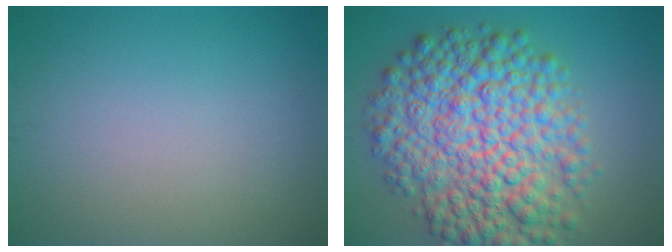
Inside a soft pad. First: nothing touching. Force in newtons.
{"total": 11.6, "press": 11.6, "slide": 0.2}